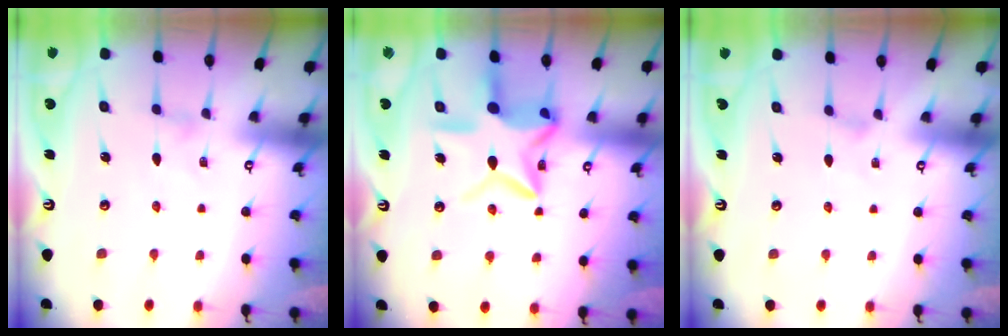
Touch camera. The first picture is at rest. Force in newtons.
{"total": 15.0, "press": 15.0, "slide": 1.2}
{"total": 0.7, "press": 0.7, "slide": 0.2}